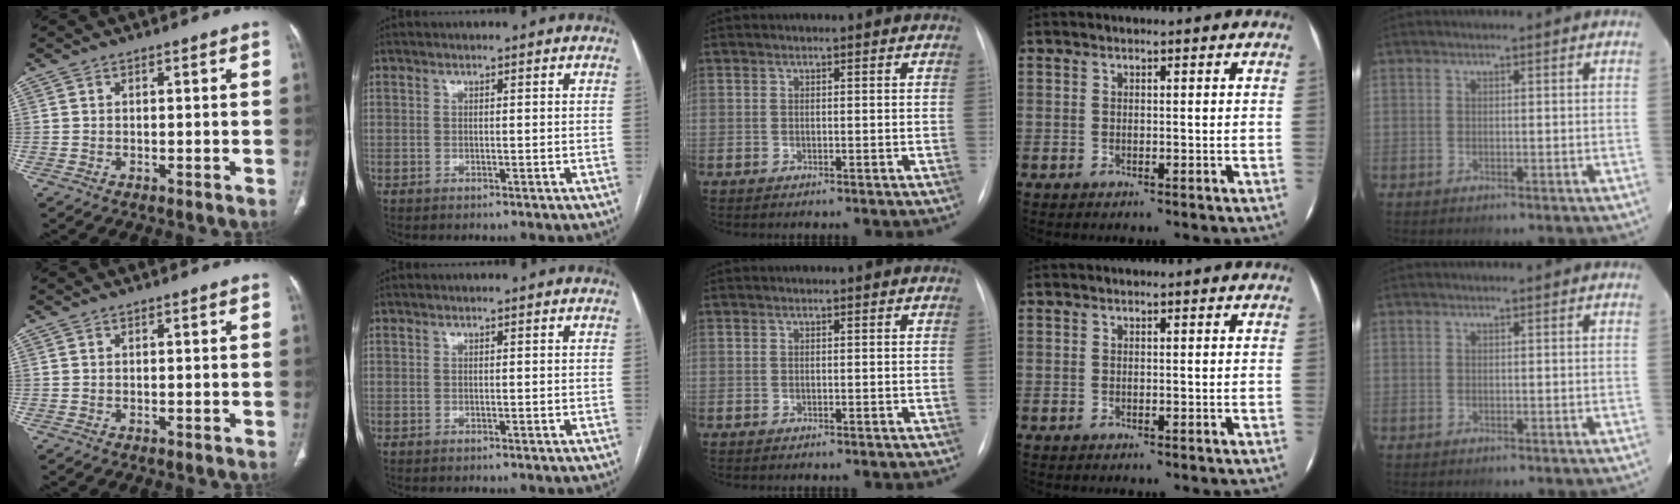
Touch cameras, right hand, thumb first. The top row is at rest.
{}